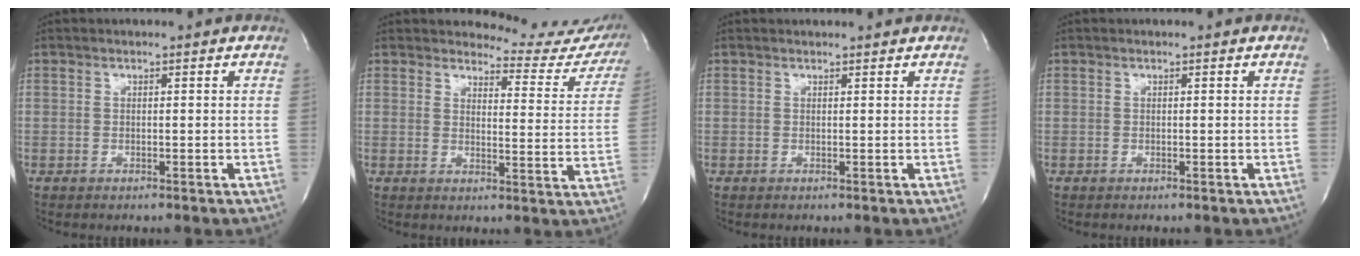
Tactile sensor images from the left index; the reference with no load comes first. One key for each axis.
{"total": 12.5, "fx": 12.3, "fy": 2.2, "fz": 0.3, "tx": 0.016, "ty": -0.081, "tz": 0.116}
{"total": 1.6, "fx": 1.5, "fy": 0.3, "fz": 0.1, "tx": -0.013, "ty": 0.009, "tz": 0.017}
{"total": 0.0}